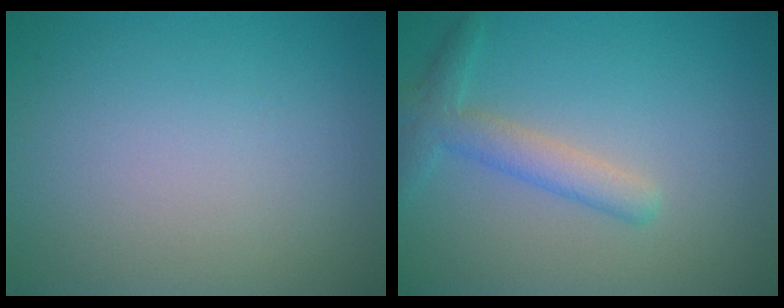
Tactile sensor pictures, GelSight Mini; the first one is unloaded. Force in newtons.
{"total": 2.9, "press": 2.9, "slide": 0.1}